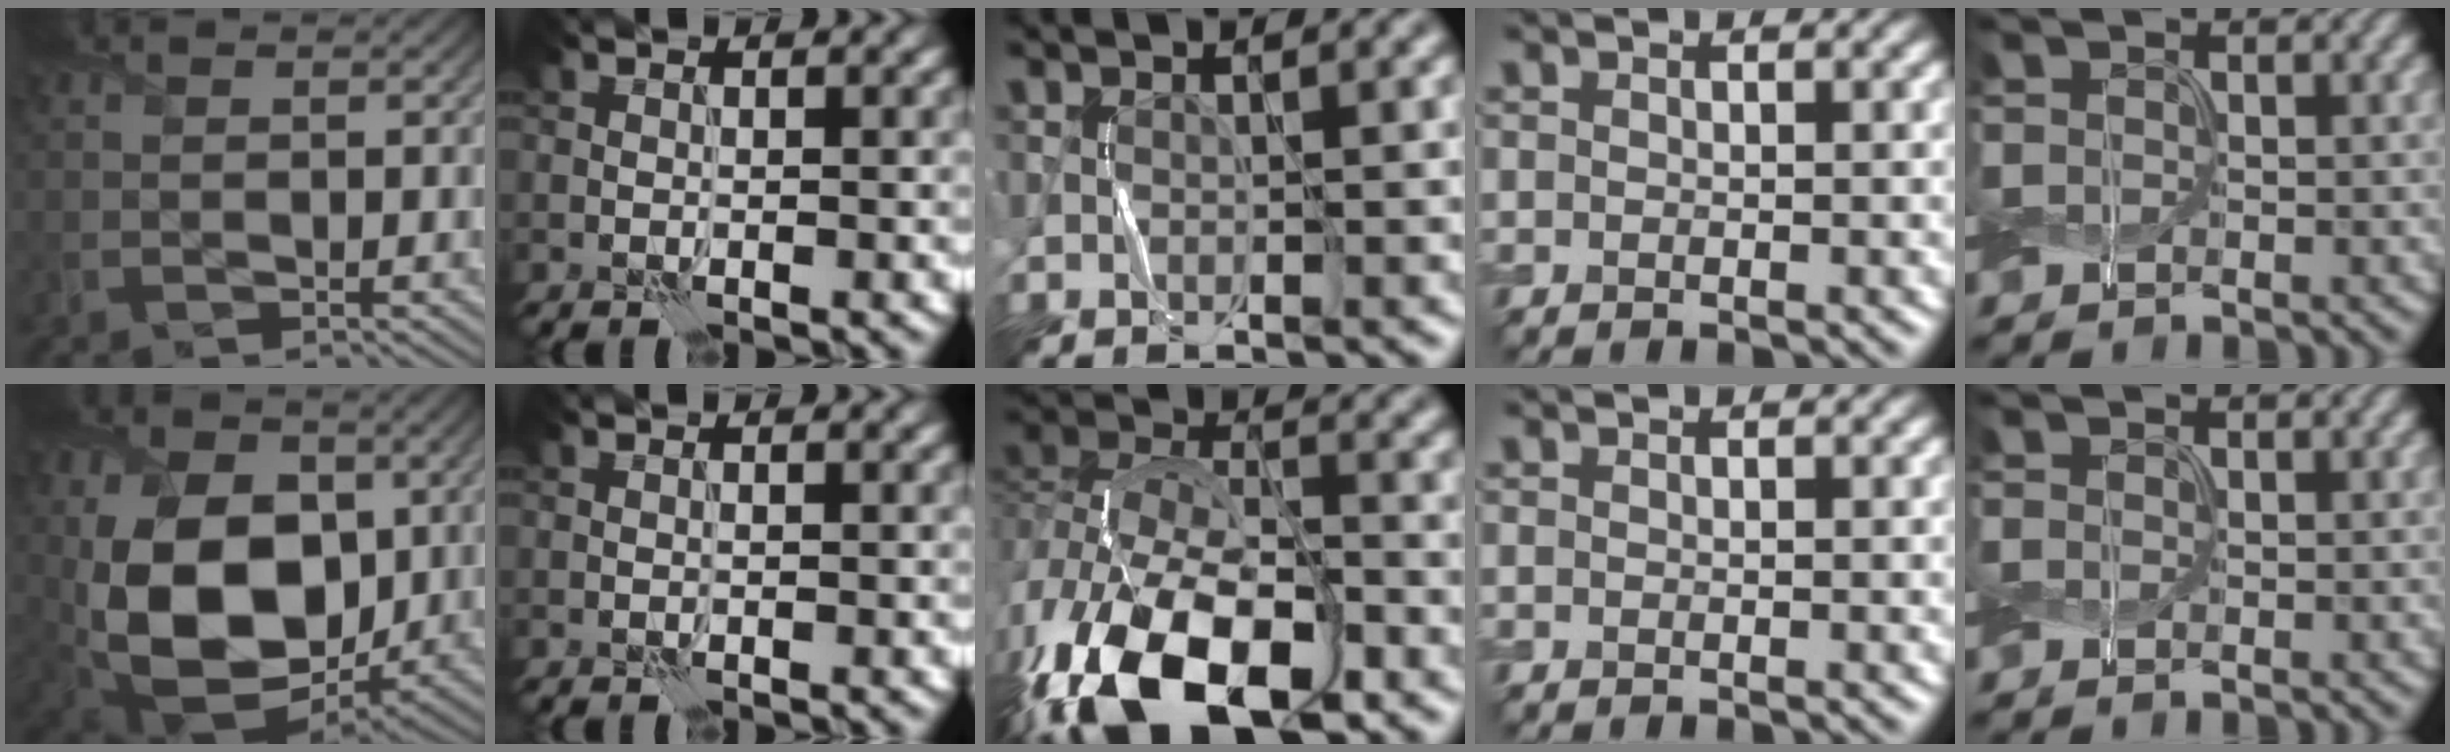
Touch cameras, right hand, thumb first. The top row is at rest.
{"thumb": {"total": 17.9, "force": [0.6, 12.3, 13.0], "torque": [-0.254, -0.023, 0.014]}, "middle": {"total": 15.7, "force": [-8.5, 7.9, 10.6], "torque": [-0.226, -0.022, -0.154]}}